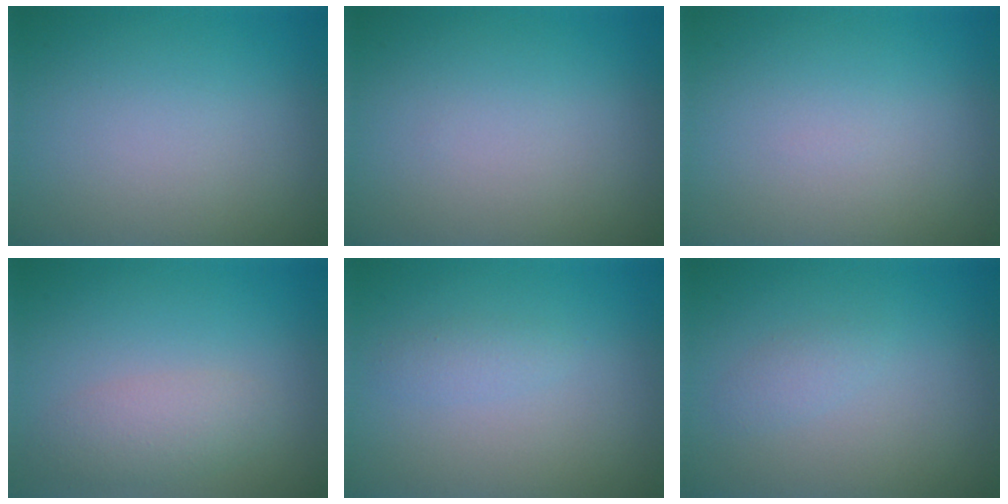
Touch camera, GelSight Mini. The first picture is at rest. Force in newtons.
{"total": 0.0}
{"total": 0.0}
{"total": 2.5, "press": 2.5, "slide": 0.2}
{"total": 1.0, "press": 1.0, "slide": 0.1}
{"total": 1.1, "press": 1.1, "slide": 0.0}